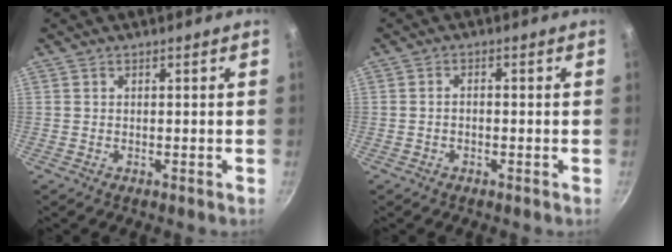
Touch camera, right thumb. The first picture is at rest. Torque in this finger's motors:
{"motor_torque": [-0.41, 0.38, -0.06, 0.01, 0.08]}